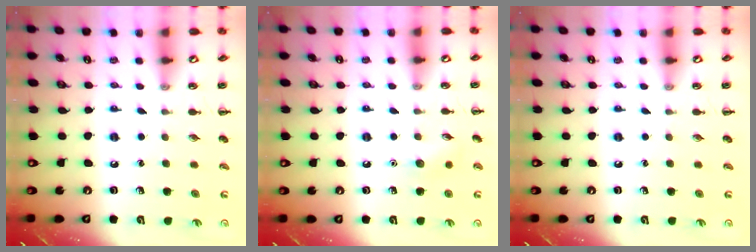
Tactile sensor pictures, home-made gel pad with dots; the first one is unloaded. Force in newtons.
{"total": 6.4, "press": 6.2, "slide": 1.6}
{"total": 0.0}